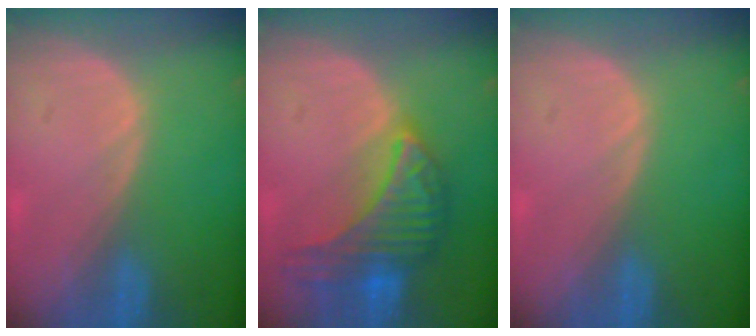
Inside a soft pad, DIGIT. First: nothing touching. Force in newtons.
{"total": 9.1, "press": 9.1, "slide": 0.5}
{"total": 0.0}